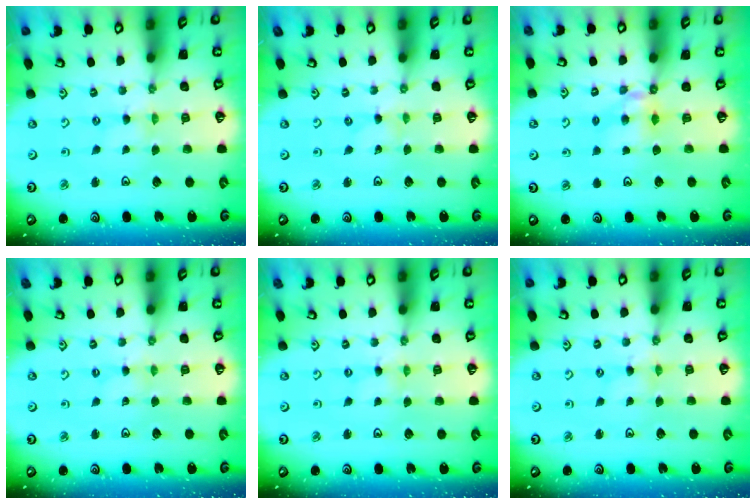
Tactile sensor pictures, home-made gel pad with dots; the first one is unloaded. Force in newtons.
{"total": 0.0}
{"total": 6.3, "press": 6.2, "slide": 0.9}
{"total": 0.5, "press": 0.5, "slide": 0.1}
{"total": 0.0}
{"total": 1.1, "press": 1.0, "slide": 0.2}